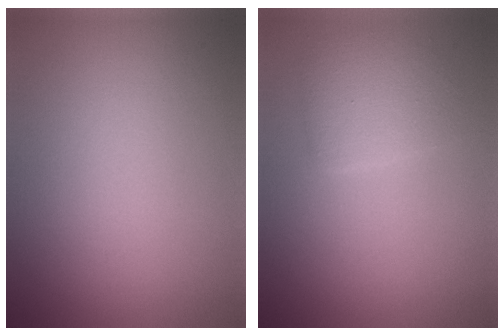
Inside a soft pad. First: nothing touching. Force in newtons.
{"total": 2.4, "press": 2.4, "slide": 0.0}